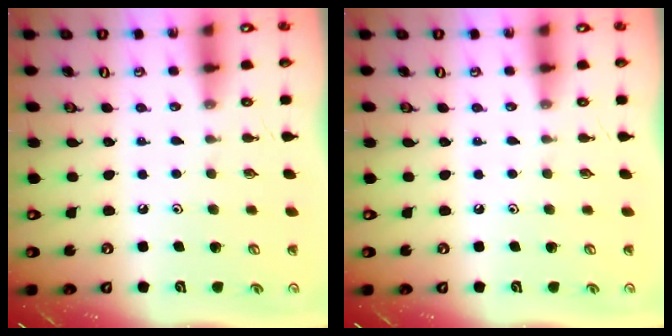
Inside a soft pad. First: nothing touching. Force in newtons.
{"total": 0.0}